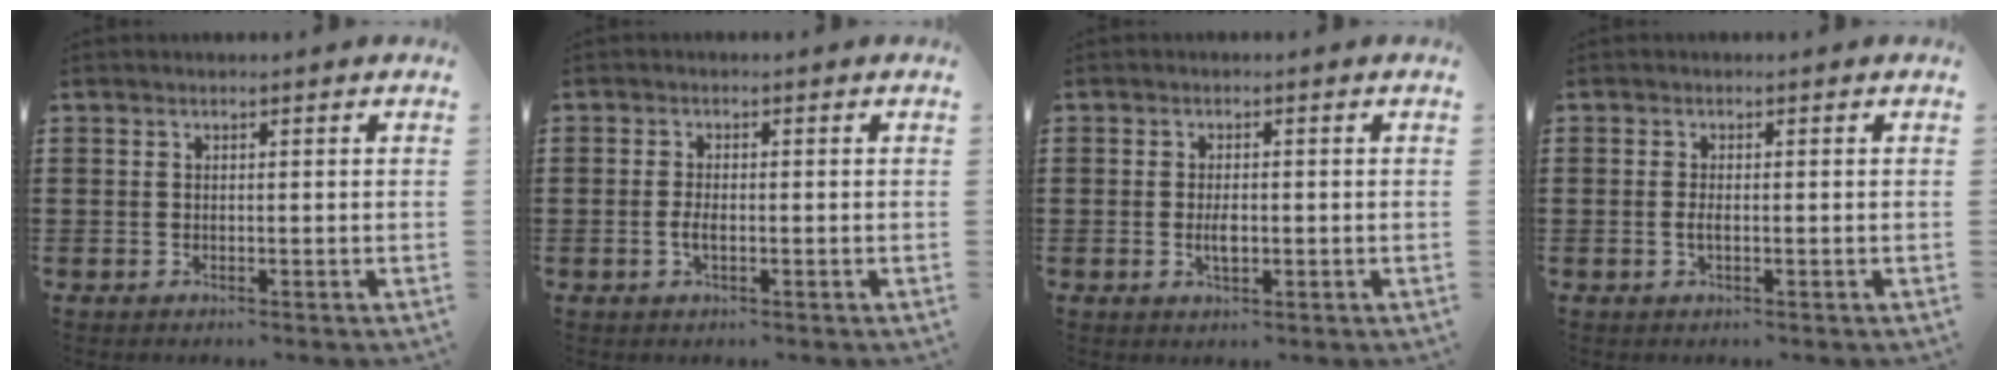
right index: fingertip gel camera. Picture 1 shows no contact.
{"total": 1.9, "force": [-0.5, 0.7, 1.7], "torque": [-0.039, -0.002, -0.011]}
{"total": 2.7, "force": [-0.4, 1.0, 2.4], "torque": [-0.045, 0.001, -0.007]}
{"total": 1.3, "force": [-0.3, 0.4, 1.2], "torque": [-0.029, -0.002, -0.008]}